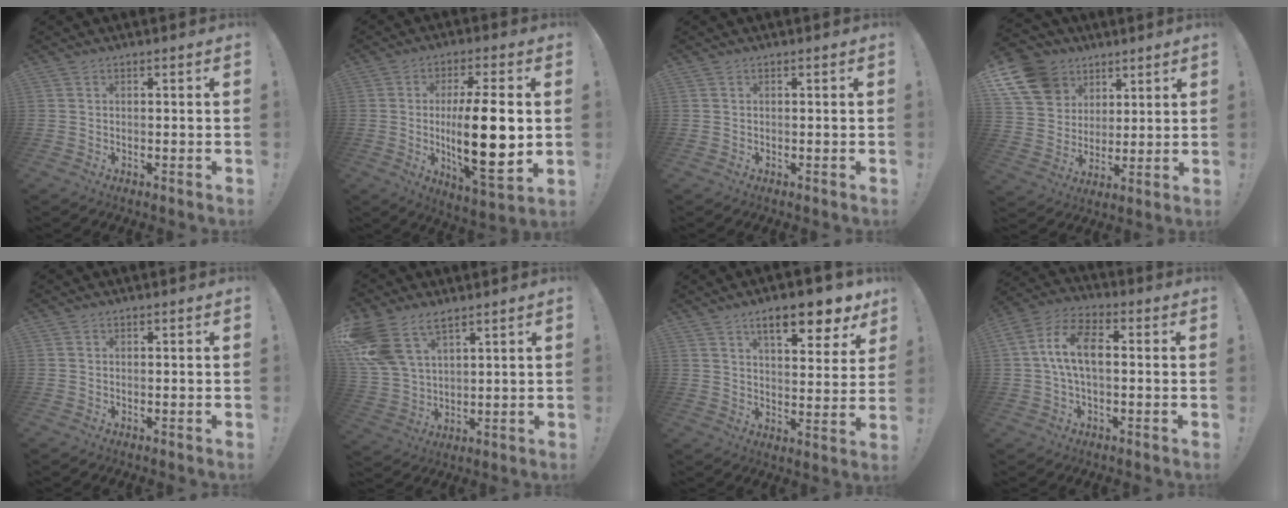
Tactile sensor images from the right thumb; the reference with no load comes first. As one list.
[{"total": 18.9, "force": [-0.3, 5.3, 18.1], "torque": [-0.306, -0.016, -0.010]}, {"total": 0.0}, {"total": 15.4, "force": [7.5, 12.1, 6.0], "torque": [-0.098, -0.038, 0.157]}, {"total": 0.0}, {"total": 12.7, "force": [8.0, 7.2, 6.8], "torque": [-0.149, -0.039, 0.158]}, {"total": 12.6, "force": [7.9, 3.5, 9.2], "torque": [-0.129, -0.045, 0.126]}, {"total": 11.3, "force": [0.9, 5.9, 9.6], "torque": [-0.189, 0.006, 0.017]}]